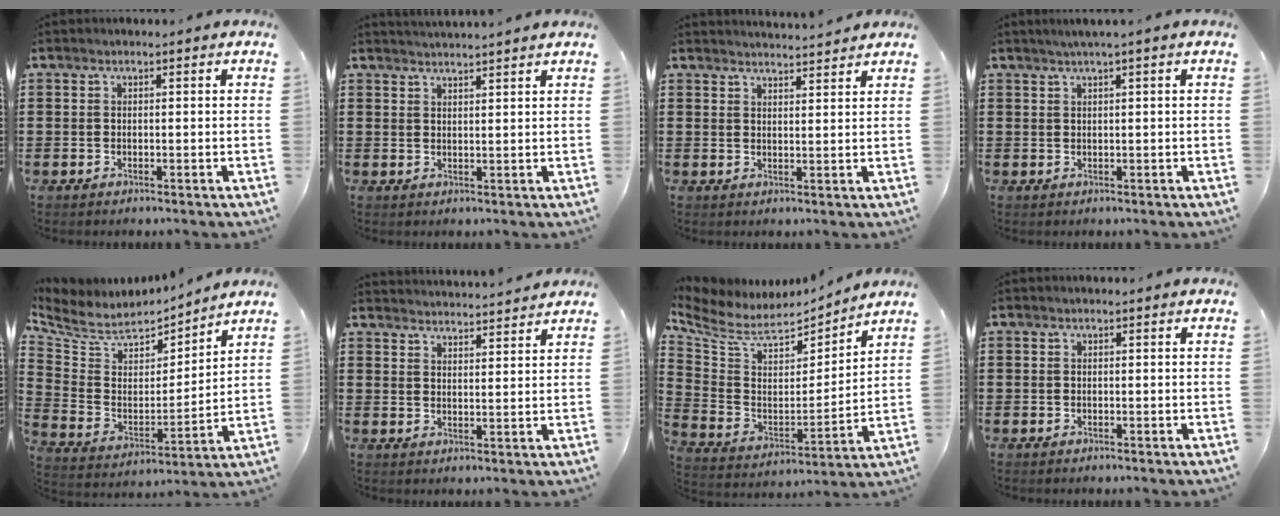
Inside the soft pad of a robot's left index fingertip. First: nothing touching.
{"total": 2.1, "force": [2.1, -0.4, 0.1], "torque": [-0.007, -0.004, 0.040]}
{"total": 2.6, "force": [2.5, -0.2, 0.0], "torque": [-0.007, -0.009, 0.048]}
{"total": 1.3, "force": [0.6, -0.3, 1.1], "torque": [-0.017, -0.001, 0.011]}
{"total": 6.6, "force": [5.9, 2.8, 1.2], "torque": [-0.065, -0.045, 0.101]}
{"total": 3.3, "force": [3.2, -0.5, -0.3], "torque": [-0.005, -0.020, 0.058]}
{"total": 8.1, "force": [6.6, 3.2, 3.3], "torque": [-0.101, -0.047, 0.115]}
{"total": 0.0}